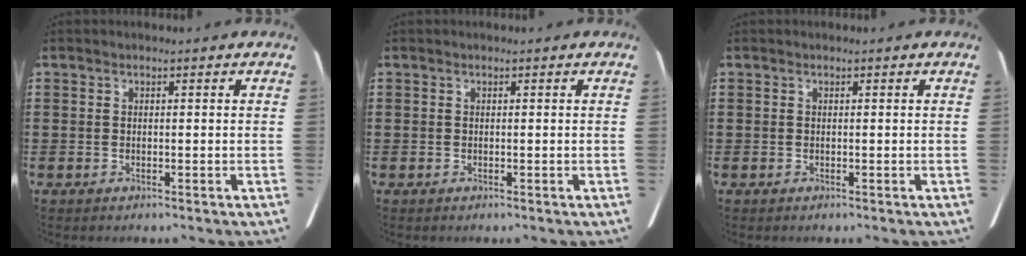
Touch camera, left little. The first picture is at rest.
{"total": 0.0}
{"total": 0.0}